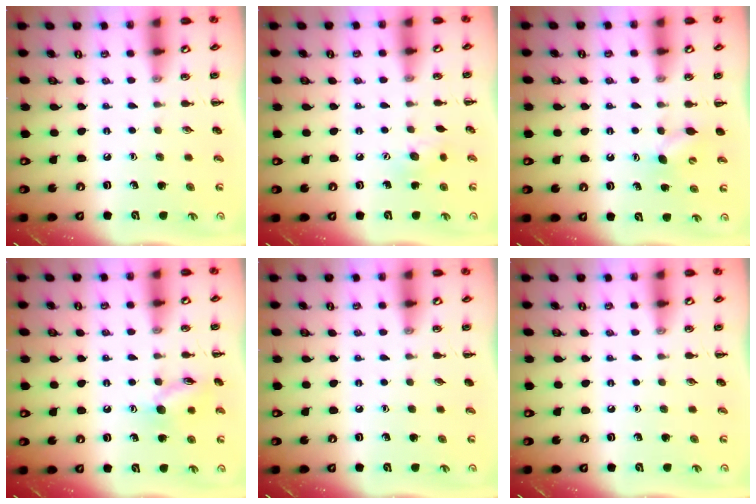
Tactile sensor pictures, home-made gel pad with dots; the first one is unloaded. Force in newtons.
{"total": 6.9, "press": 6.8, "slide": 1.4}
{"total": 4.5, "press": 4.3, "slide": 1.2}
{"total": 10.3, "press": 10.3, "slide": 0.6}
{"total": 0.0}
{"total": 0.0}